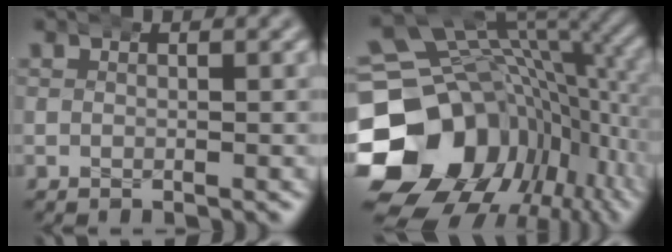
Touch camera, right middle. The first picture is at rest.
{"total": 21.7, "force": [-3.8, 16.9, 13.0], "torque": [-0.210, -0.049, -0.056]}